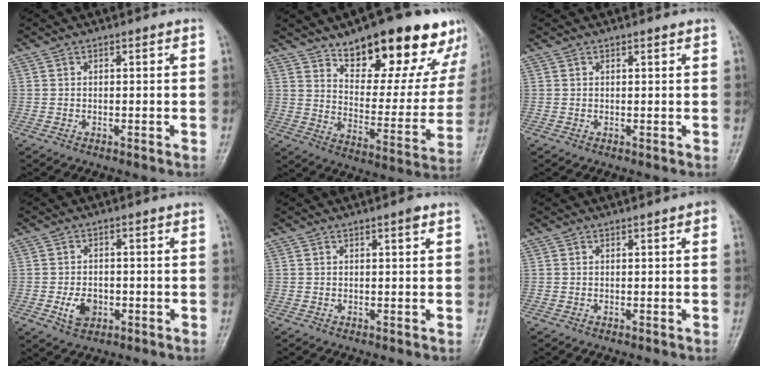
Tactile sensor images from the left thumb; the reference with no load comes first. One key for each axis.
{"total": 24.3, "fx": 16.5, "fy": 9.5, "fz": 15.1, "tx": -0.151, "ty": -0.074, "tz": 0.237}
{"total": 0.7, "fx": 0.5, "fy": 0.0, "fz": 0.5, "tx": -0.007, "ty": -0.002, "tz": 0.007}
{"total": 4.9, "fx": -1.4, "fy": 3.5, "fz": 3.1, "tx": -0.043, "ty": 0.003, "tz": -0.022}
{"total": 1.3, "fx": 0.7, "fy": 0.2, "fz": 1.1, "tx": -0.017, "ty": -0.001, "tz": 0.009}
{"total": 1.7, "fx": 0.7, "fy": 0.3, "fz": 1.5, "tx": -0.021, "ty": 0.002, "tz": 0.005}